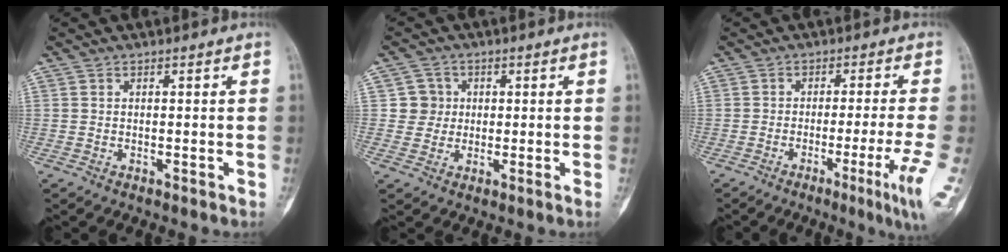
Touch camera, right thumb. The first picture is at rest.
{"total": 4.2, "force": [0.6, 4.1, 0.3], "torque": [0.031, 0.006, 0.004]}
{"total": 8.4, "force": [-3.3, -0.9, 7.7], "torque": [-0.115, -0.007, -0.053]}